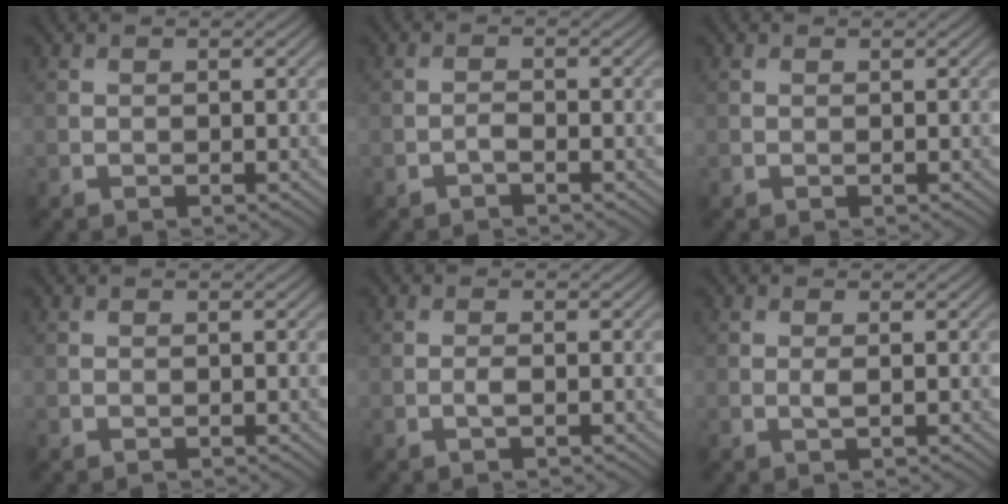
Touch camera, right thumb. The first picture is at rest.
{"total": 0.9, "force": [-0.7, 0.2, 0.5], "torque": [-0.011, 0.004, -0.016]}
{"total": 0.0}
{"total": 0.0}
{"total": 0.9, "force": [-0.4, 0.2, 0.8], "torque": [-0.019, 0.003, -0.008]}
{"total": 1.1, "force": [0.0, 0.3, 1.0], "torque": [-0.025, 0.001, -0.002]}